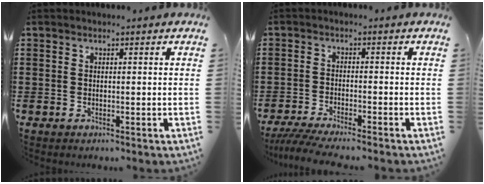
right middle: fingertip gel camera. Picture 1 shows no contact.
{"total": 3.6, "force": [-3.3, -0.1, 1.5], "torque": [-0.039, -0.012, -0.068]}